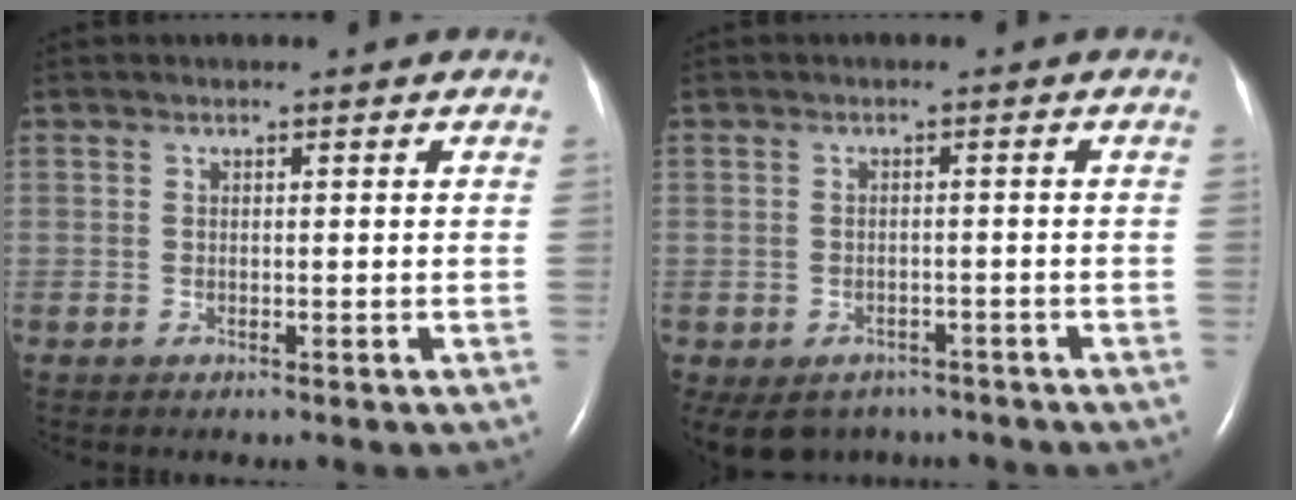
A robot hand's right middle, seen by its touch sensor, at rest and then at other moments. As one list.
[{"total": 7.9, "force": [-6.0, 4.9, 1.7], "torque": [-0.035, 0.005, -0.075]}]